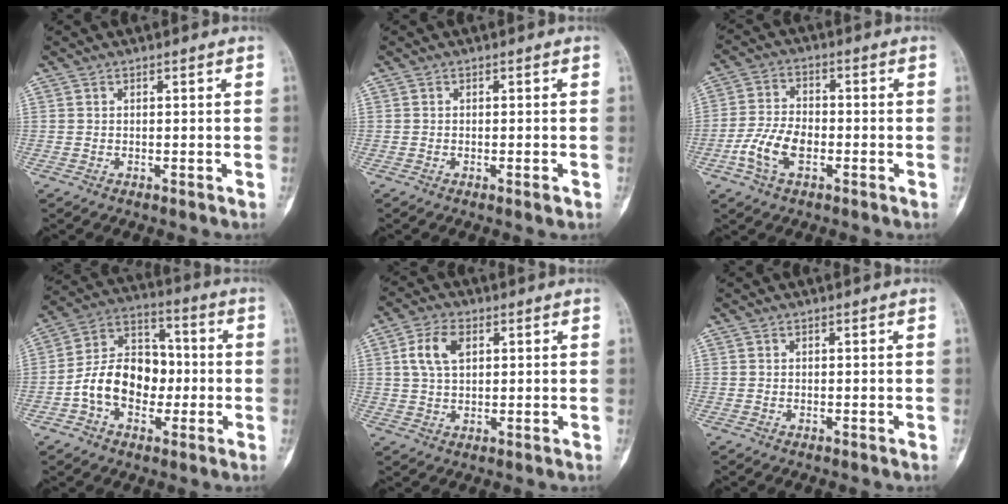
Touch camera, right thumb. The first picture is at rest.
{"total": 1.0, "force": [-0.6, 0.1, 0.8], "torque": [-0.012, -0.003, -0.008]}
{"total": 8.0, "force": [-2.9, 4.5, 6.0], "torque": [-0.120, 0.018, -0.061]}
{"total": 14.0, "force": [-2.6, 10.0, 9.4], "torque": [-0.131, 0.045, -0.053]}
{"total": 6.8, "force": [2.0, 4.1, 5.0], "torque": [-0.097, 0.006, 0.038]}
{"total": 0.0}